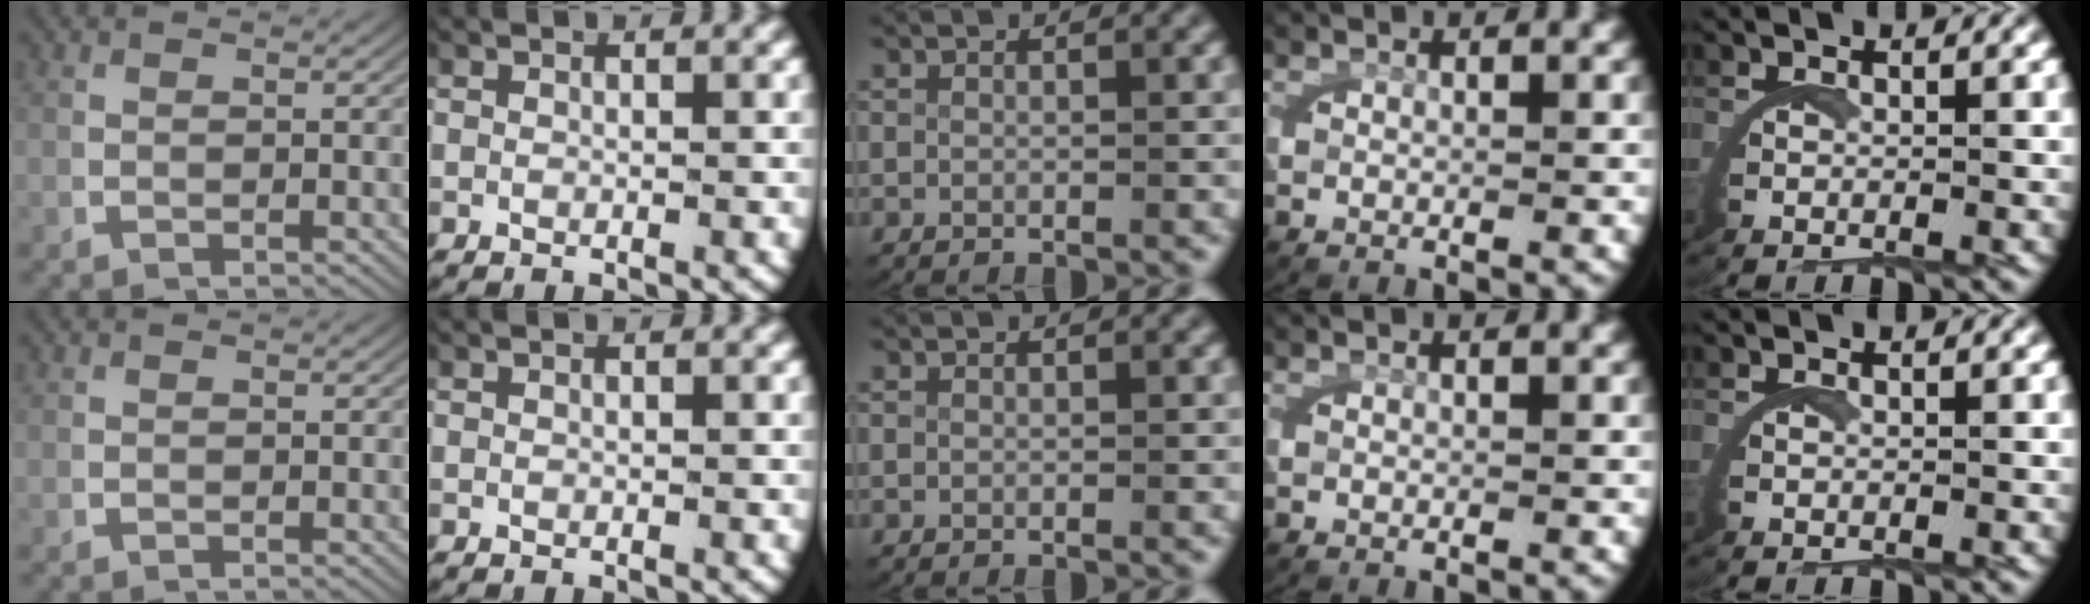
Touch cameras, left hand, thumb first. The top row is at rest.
{}